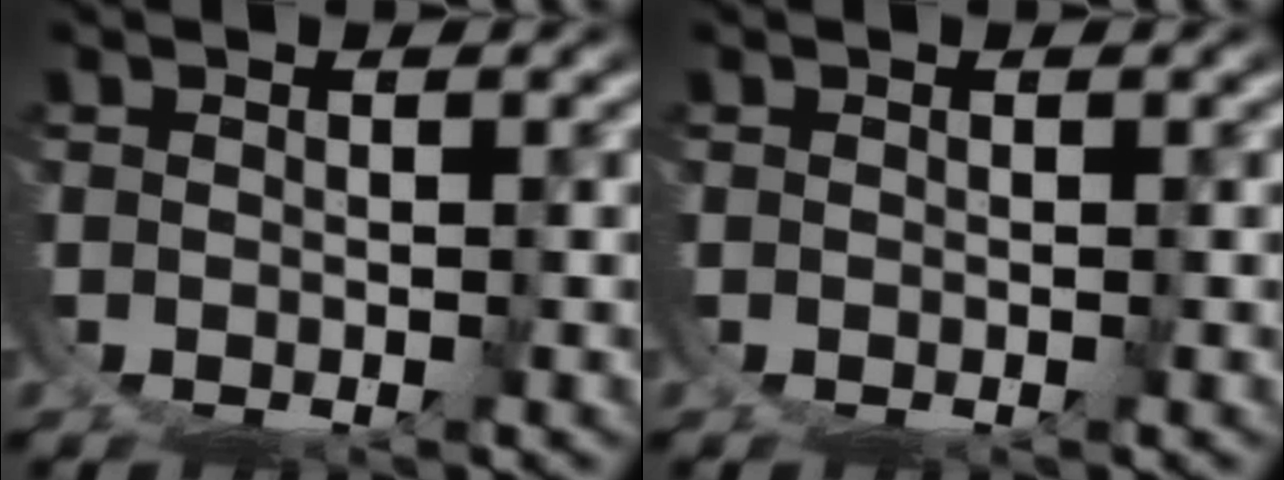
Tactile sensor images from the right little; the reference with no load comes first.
{"total": 0.0}